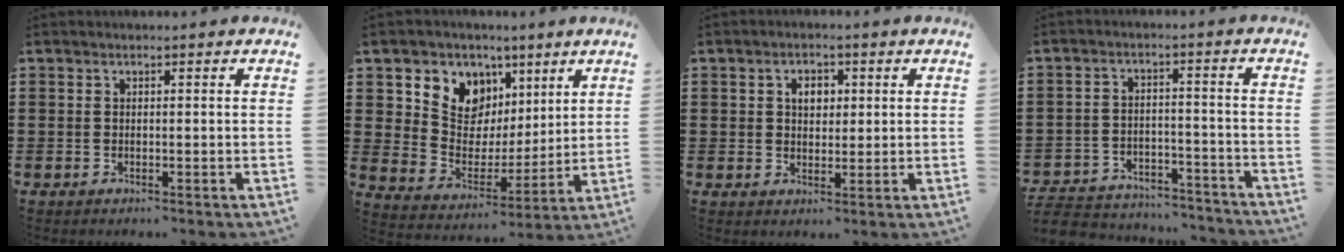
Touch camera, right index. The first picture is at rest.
{"total": 8.0, "force": [4.3, 6.6, 1.8], "torque": [-0.071, -0.036, 0.077]}
{"total": 3.2, "force": [0.8, 2.2, 2.1], "torque": [-0.041, 0.009, 0.010]}
{"total": 5.7, "force": [-5.6, 1.0, 1.0], "torque": [-0.027, 0.008, -0.112]}